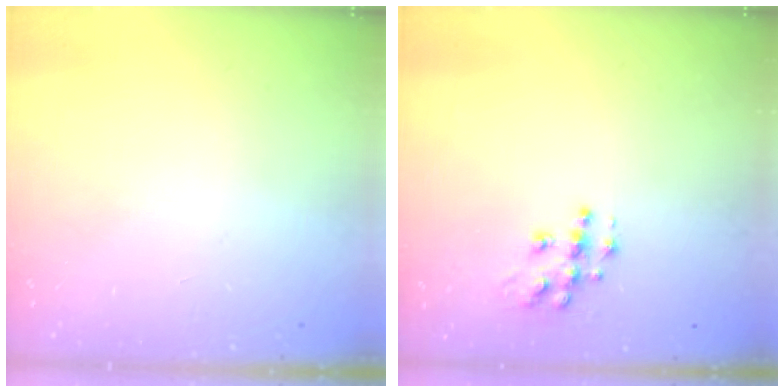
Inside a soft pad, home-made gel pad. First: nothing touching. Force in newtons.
{"total": 9.5, "press": 9.5, "slide": 0.6}